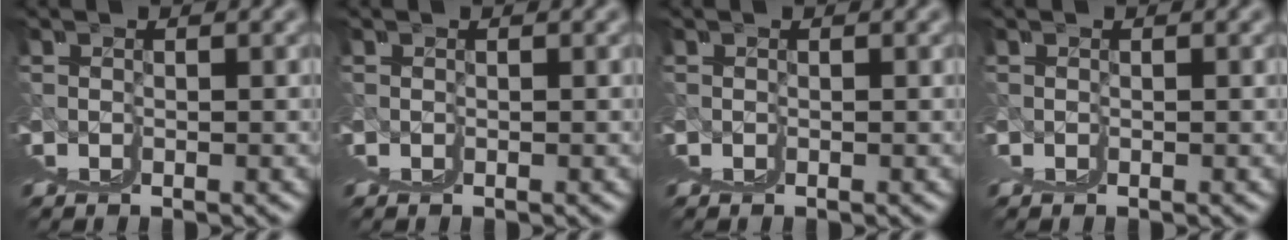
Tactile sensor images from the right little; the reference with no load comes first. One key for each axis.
{"total": 0.6, "fx": 0.1, "fy": -0.4, "fz": -0.3, "tx": 0.006, "ty": 0.001, "tz": 0.002}
{"total": 0.0}
{"total": 1.6, "fx": 0.5, "fy": -1.2, "fz": -1.0, "tx": 0.019, "ty": 0.002, "tz": 0.008}